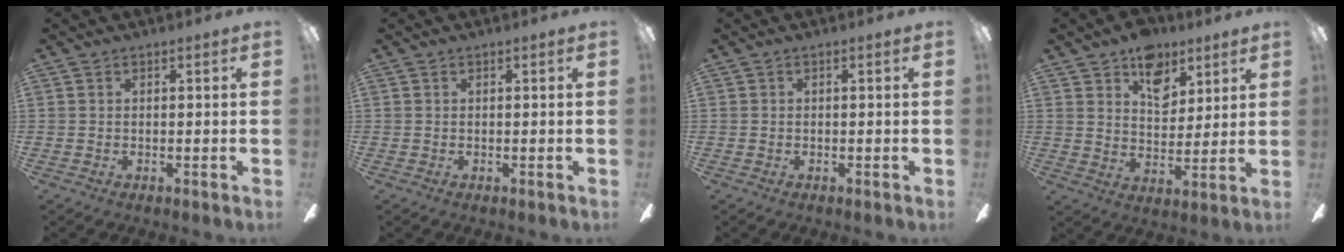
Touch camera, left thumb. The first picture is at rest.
{"total": 0.0}
{"total": 0.0}
{"total": 13.1, "force": [8.5, 8.6, 5.1], "torque": [-0.065, -0.052, 0.157]}